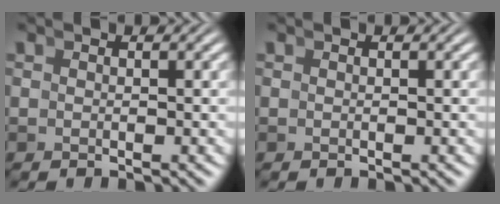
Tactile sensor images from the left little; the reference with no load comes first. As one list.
[{"total": 0.0}]